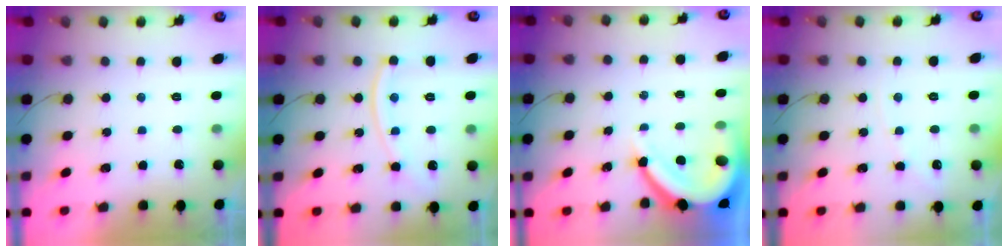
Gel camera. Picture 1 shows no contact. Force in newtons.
{"total": 10.7, "press": 10.6, "slide": 1.3}
{"total": 10.2, "press": 10.1, "slide": 1.1}
{"total": 2.6, "press": 2.6, "slide": 0.4}